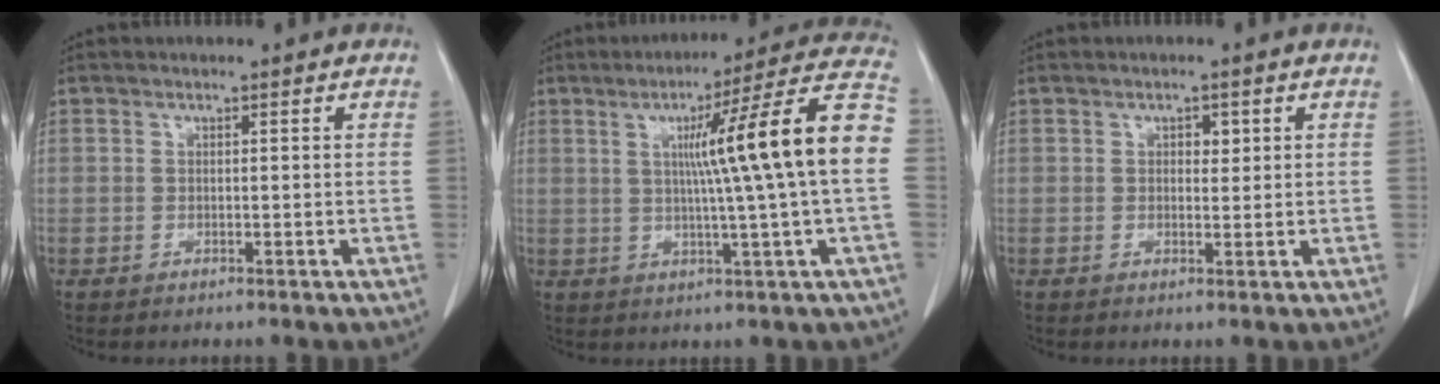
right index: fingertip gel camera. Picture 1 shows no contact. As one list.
[{"total": 17.0, "force": [1.4, -2.0, 16.8], "torque": [-0.232, 0.018, 0.012]}, {"total": 1.6, "force": [0.6, 1.0, 1.1], "torque": [-0.016, -0.001, 0.007]}]